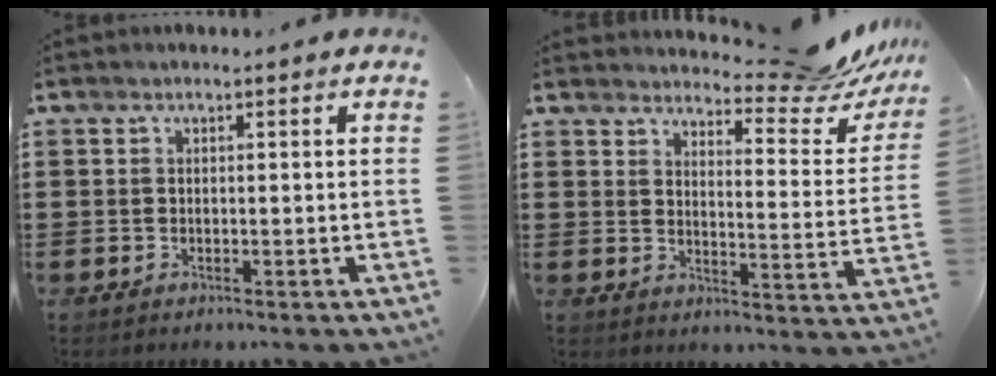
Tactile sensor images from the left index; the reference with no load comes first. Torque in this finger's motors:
{"motor_torque": [0.16, 0.09, 0.54, 0.10]}